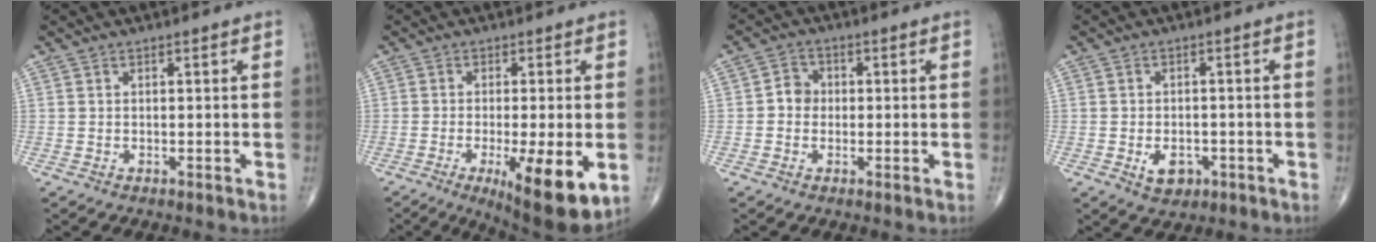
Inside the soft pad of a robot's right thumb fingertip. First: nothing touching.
{"total": 13.5, "force": [-4.1, 3.3, 12.4], "torque": [-0.170, -0.020, -0.052]}
{"total": 3.5, "force": [-0.3, 3.2, 1.5], "torque": [-0.007, 0.011, -0.014]}
{"total": 4.5, "force": [-1.7, 3.0, 2.8], "torque": [-0.034, 0.006, -0.020]}